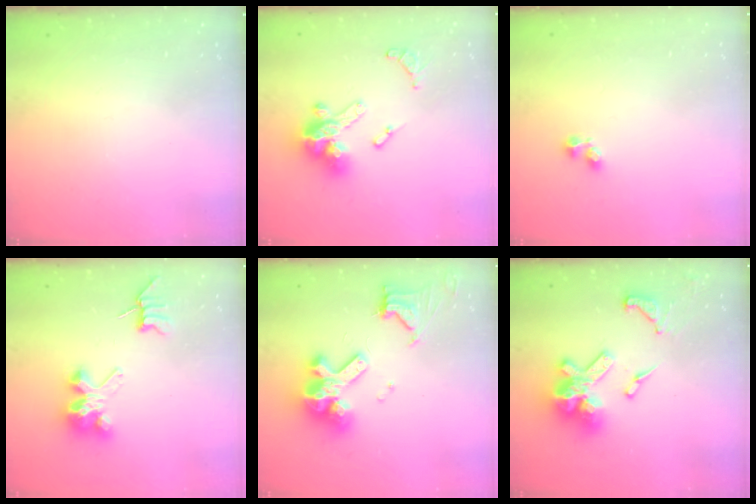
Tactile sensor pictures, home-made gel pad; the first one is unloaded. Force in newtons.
{"total": 15.9, "press": 15.8, "slide": 2.0}
{"total": 1.9, "press": 1.8, "slide": 0.5}
{"total": 7.8, "press": 7.8, "slide": 0.5}
{"total": 15.0, "press": 14.9, "slide": 1.9}
{"total": 17.8, "press": 17.7, "slide": 1.7}